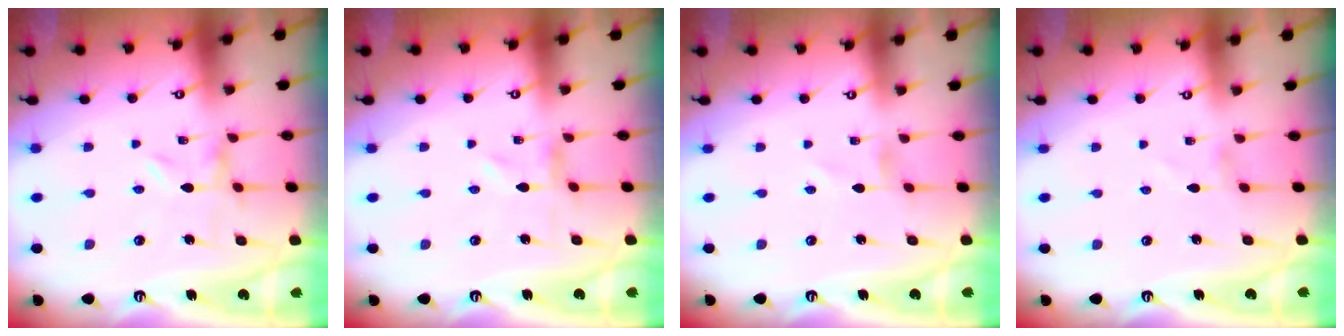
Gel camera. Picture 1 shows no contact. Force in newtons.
{"total": 0.0}
{"total": 0.0}
{"total": 1.2, "press": 1.2, "slide": 0.1}